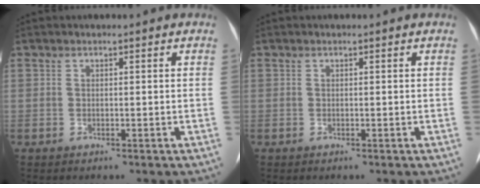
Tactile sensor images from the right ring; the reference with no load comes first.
{"total": 0.0}